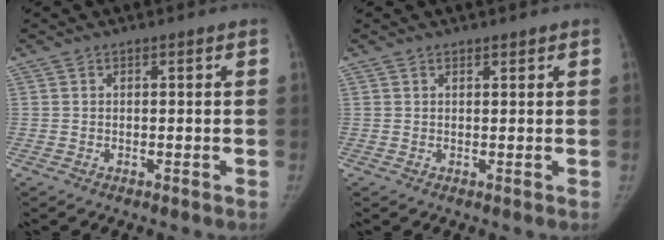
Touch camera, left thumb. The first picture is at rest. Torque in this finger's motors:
{"motor_torque": [-0.53, 0.03, -0.23, 0.16, -0.03]}